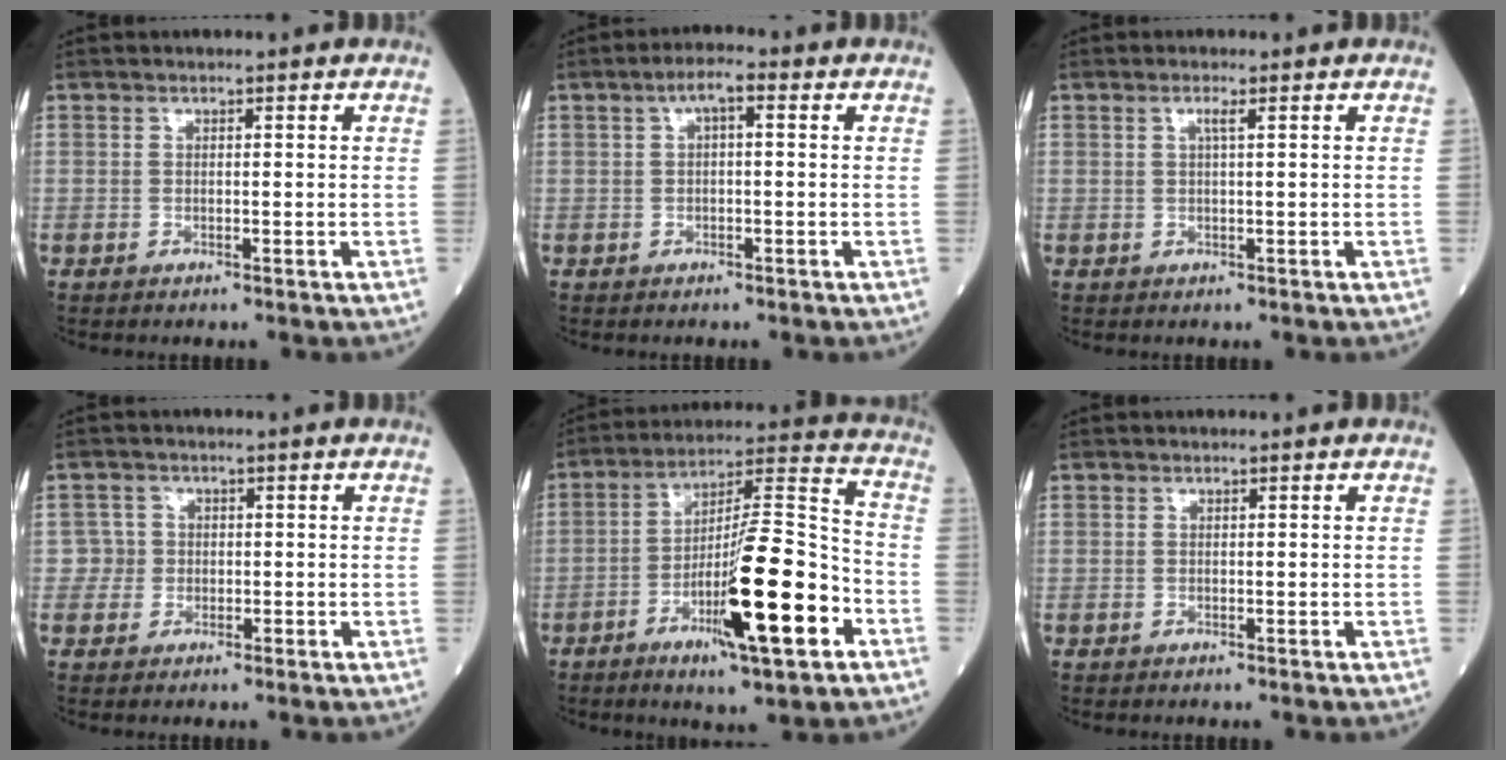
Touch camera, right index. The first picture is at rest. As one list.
[{"total": 3.2, "force": [0.9, 0.8, 2.9], "torque": [-0.051, 0.017, 0.016]}, {"total": 1.2, "force": [0.5, -0.2, 1.0], "torque": [-0.024, 0.002, 0.011]}, {"total": 2.1, "force": [-0.3, 2.1, -0.4], "torque": [0.020, 0.011, -0.010]}, {"total": 17.1, "force": [-6.5, 1.7, 15.7], "torque": [-0.266, -0.006, -0.103]}, {"total": 0.0}]